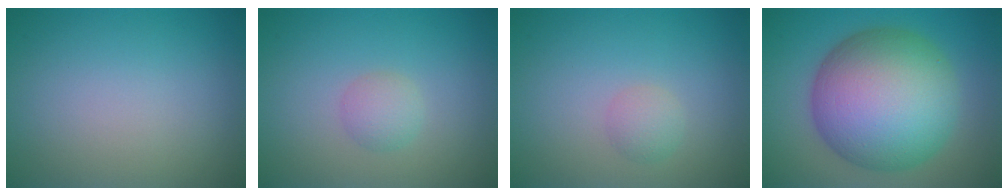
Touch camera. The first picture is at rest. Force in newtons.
{"total": 1.6, "press": 1.6, "slide": 0.1}
{"total": 1.4, "press": 1.4, "slide": 0.0}
{"total": 15.0, "press": 15.0, "slide": 0.3}